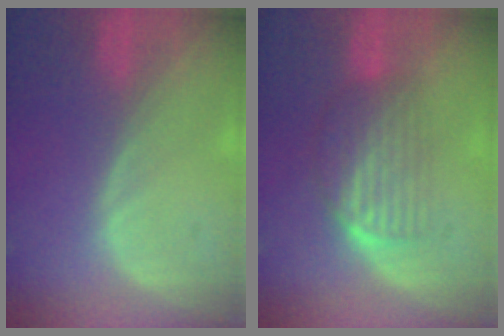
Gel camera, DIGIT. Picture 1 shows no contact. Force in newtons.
{"total": 6.9, "press": 5.8, "slide": 3.7}